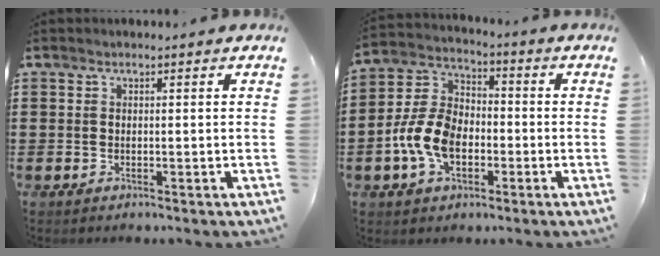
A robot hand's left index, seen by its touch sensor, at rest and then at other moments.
{"total": 9.3, "force": [-3.2, 5.9, 6.4], "torque": [-0.168, 0.005, -0.068]}